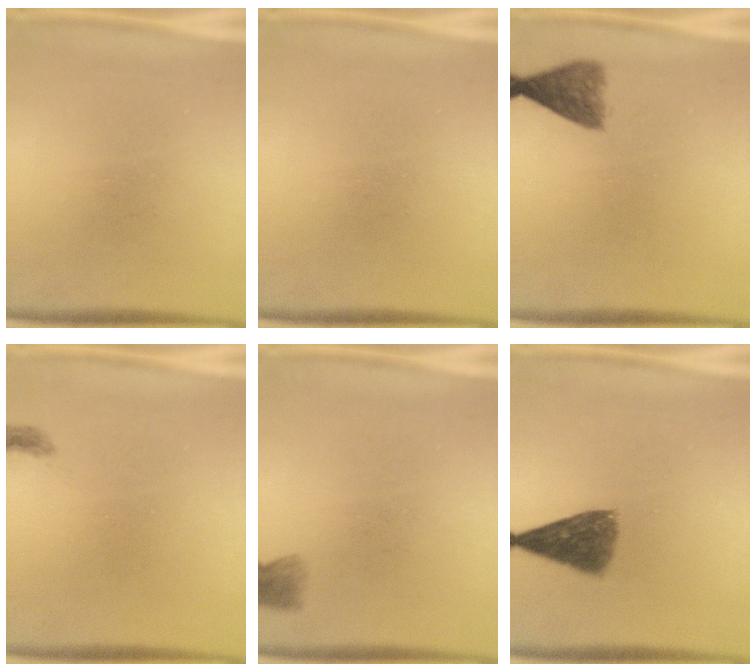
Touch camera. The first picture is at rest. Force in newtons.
{"total": 0.0}
{"total": 4.1}
{"total": 0.7}
{"total": 2.2}
{"total": 7.2}